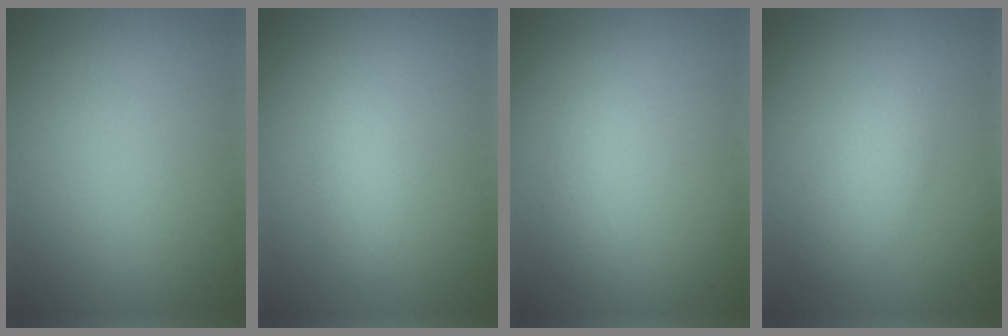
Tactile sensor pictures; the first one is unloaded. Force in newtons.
{"total": 1.5, "press": 1.5, "slide": 0.1}
{"total": 2.0, "press": 2.0, "slide": 0.1}
{"total": 2.9, "press": 2.9, "slide": 0.0}